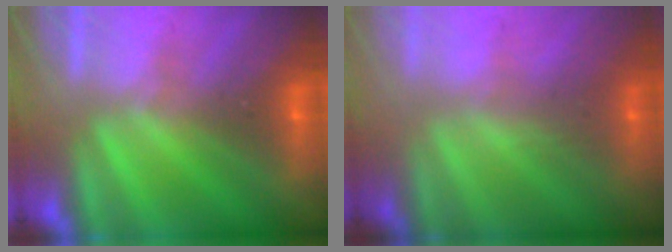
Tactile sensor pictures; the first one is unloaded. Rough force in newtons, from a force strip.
{"total": 2.9}